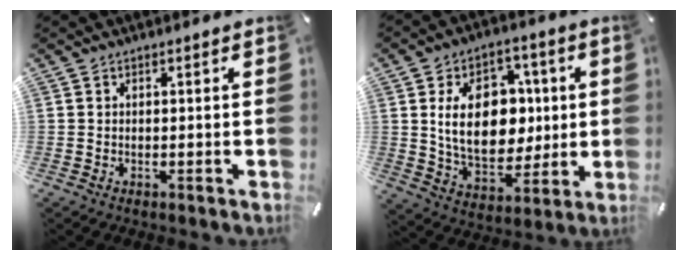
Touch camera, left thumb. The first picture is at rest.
{"total": 17.6, "force": [2.2, 12.8, 11.9], "torque": [-0.206, 0.000, 0.042]}